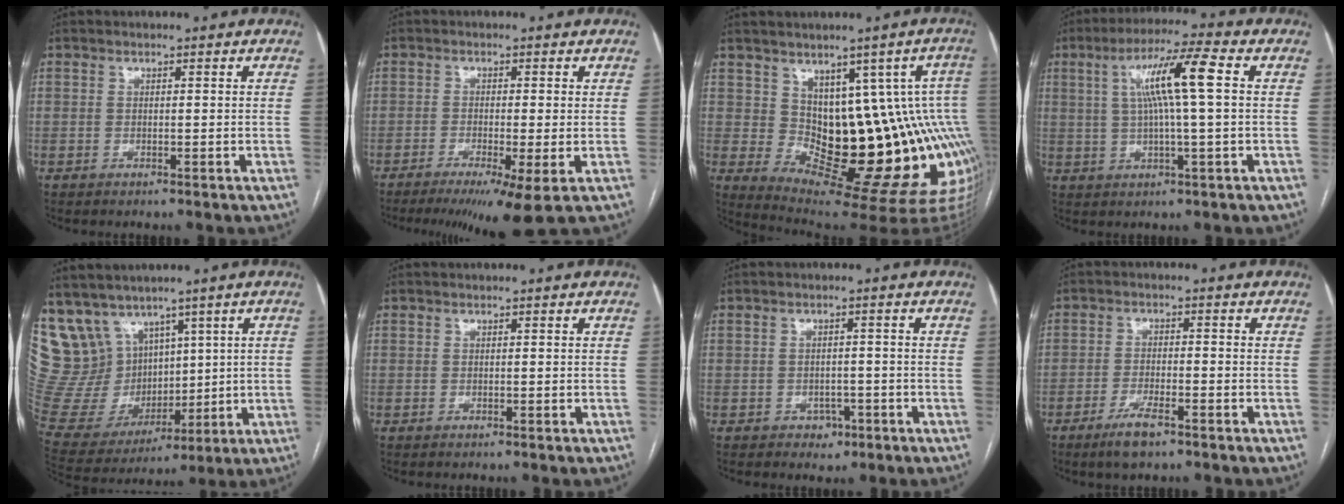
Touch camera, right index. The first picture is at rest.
{"total": 7.8, "force": [-4.5, 0.1, 6.4], "torque": [-0.096, -0.018, -0.073]}
{"total": 17.7, "force": [0.0, 7.0, 16.2], "torque": [-0.131, 0.022, 0.018]}
{"total": 10.1, "force": [2.0, -0.1, 9.9], "torque": [-0.178, 0.013, 0.033]}
{"total": 19.7, "force": [10.1, 15.2, 7.3], "torque": [-0.195, 0.070, 0.227]}
{"total": 0.0}
{"total": 2.8, "force": [-1.5, 2.2, 1.0], "torque": [-0.004, 0.007, -0.015]}
{"total": 4.9, "force": [-3.3, 1.1, 3.4], "torque": [-0.070, -0.005, -0.059]}